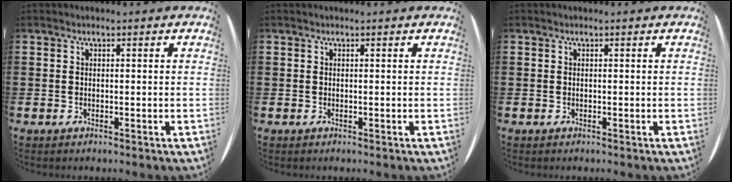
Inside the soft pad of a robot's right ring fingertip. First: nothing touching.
{"total": 0.0}
{"total": 0.0}